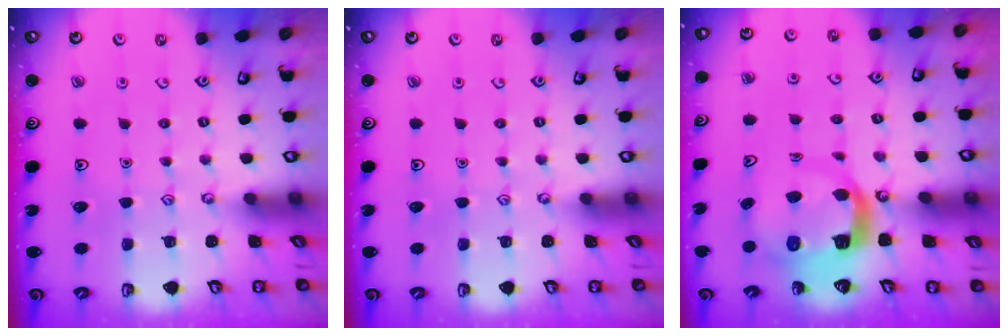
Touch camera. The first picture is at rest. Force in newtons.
{"total": 0.0}
{"total": 9.0, "press": 8.9, "slide": 1.1}